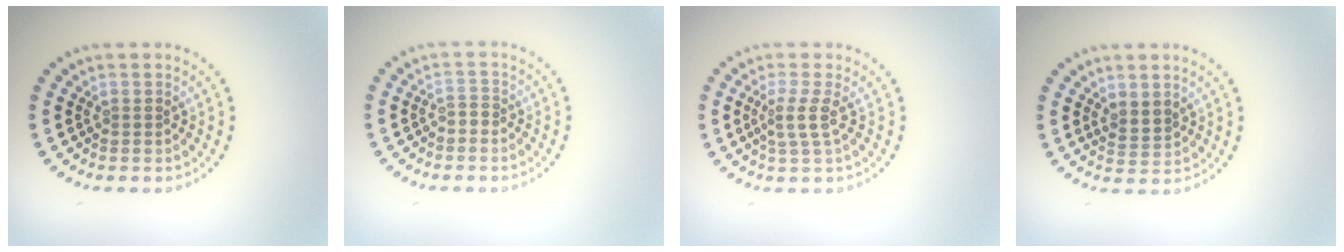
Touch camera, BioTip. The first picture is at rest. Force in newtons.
{"total": 0.9, "press": 0.8, "slide": 0.5}
{"total": 2.1, "press": 1.6, "slide": 1.4}
{"total": 1.6, "press": 1.4, "slide": 0.9}